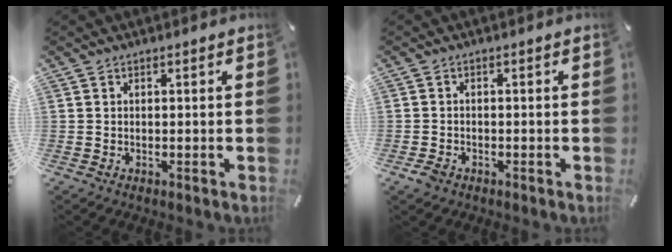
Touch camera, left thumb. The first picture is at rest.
{"total": 2.0, "force": [-1.2, 1.4, 0.8], "torque": [-0.021, 0.002, -0.026]}